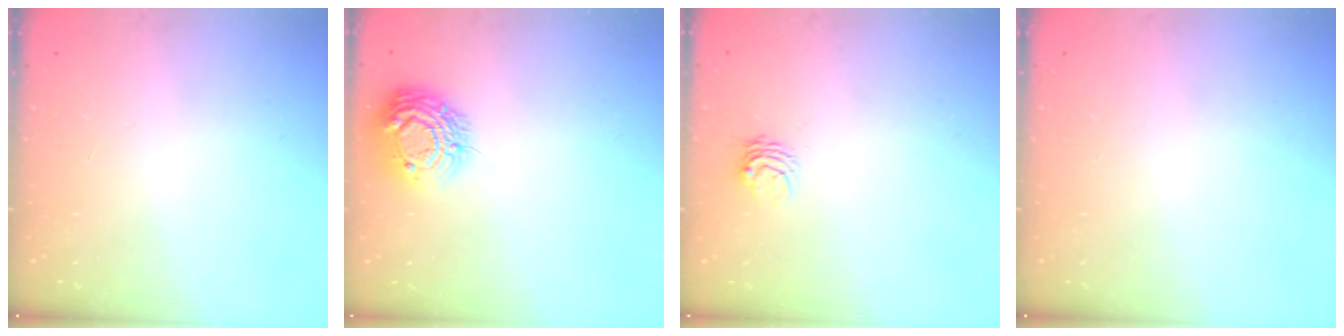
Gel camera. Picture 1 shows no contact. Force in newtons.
{"total": 12.4, "press": 12.3, "slide": 0.9}
{"total": 3.9, "press": 3.9, "slide": 0.3}
{"total": 0.0}